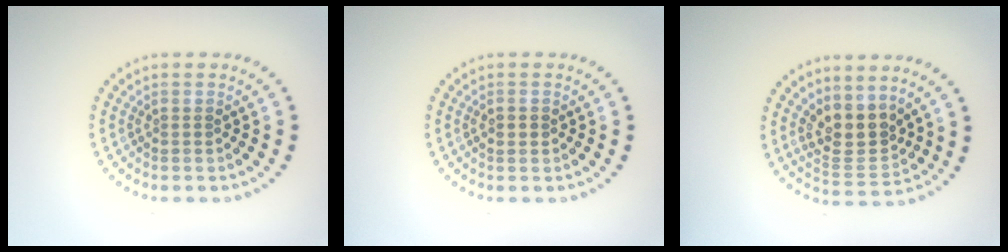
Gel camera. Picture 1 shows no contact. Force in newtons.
{"total": 1.4, "press": 1.4, "slide": 0.1}
{"total": 3.8, "press": 3.4, "slide": 1.7}